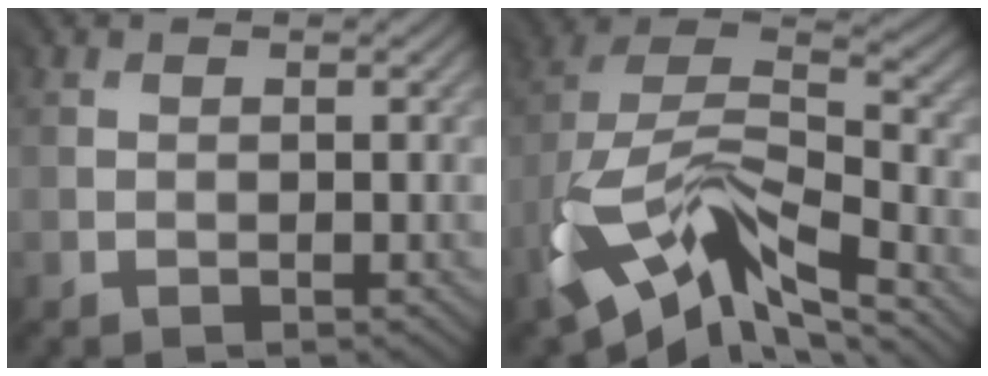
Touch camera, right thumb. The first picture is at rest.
{"total": 12.0, "force": [-6.7, 5.3, 8.4], "torque": [-0.179, -0.006, -0.137]}